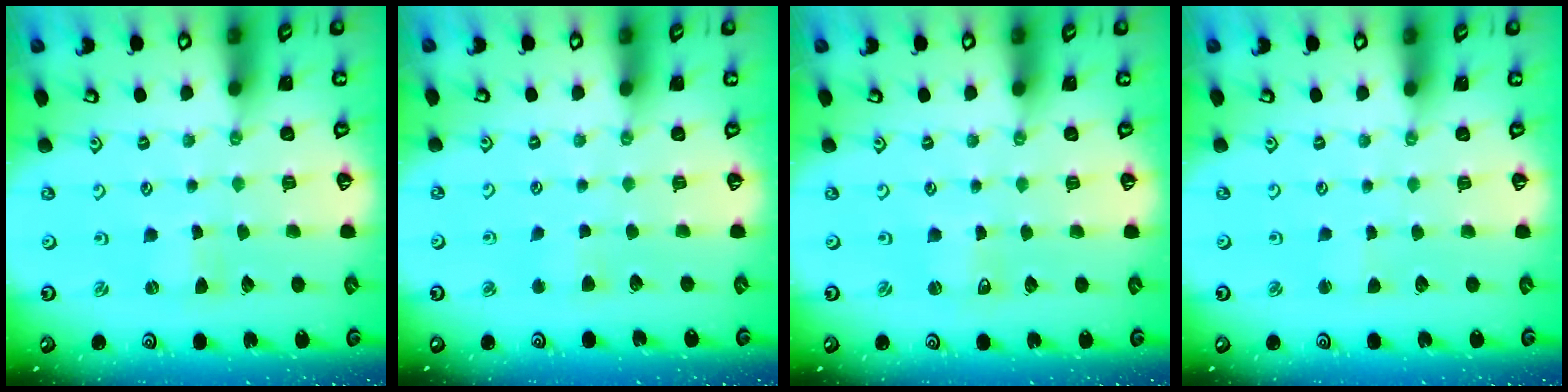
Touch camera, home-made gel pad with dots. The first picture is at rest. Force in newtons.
{"total": 2.7, "press": 2.7, "slide": 0.4}
{"total": 0.0}
{"total": 1.3, "press": 1.3, "slide": 0.2}